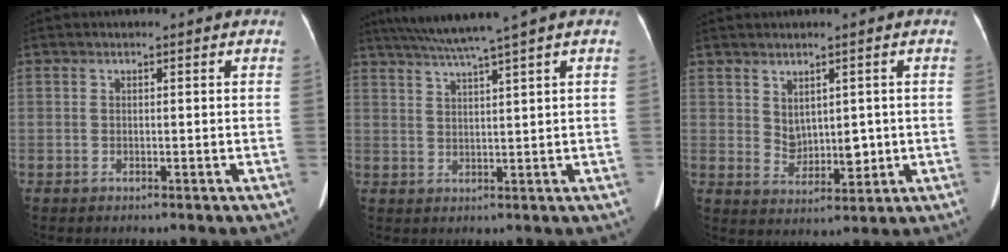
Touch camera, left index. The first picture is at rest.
{"total": 7.5, "force": [5.8, -1.8, 4.4], "torque": [-0.074, 0.015, 0.099]}
{"total": 4.6, "force": [0.7, 3.2, 3.3], "torque": [-0.057, 0.000, 0.029]}